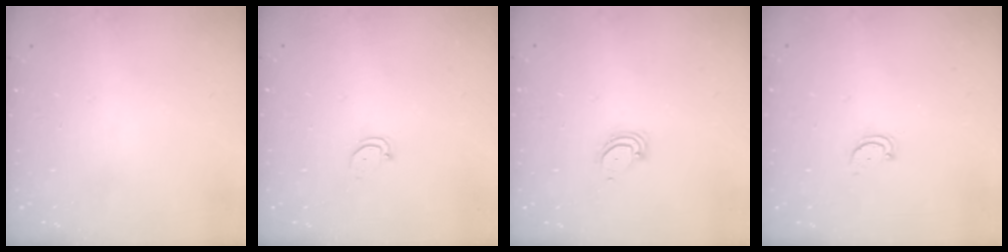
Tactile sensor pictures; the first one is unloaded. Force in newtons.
{"total": 2.4, "press": 2.4, "slide": 0.2}
{"total": 3.5, "press": 3.5, "slide": 0.3}
{"total": 2.5, "press": 2.4, "slide": 0.5}